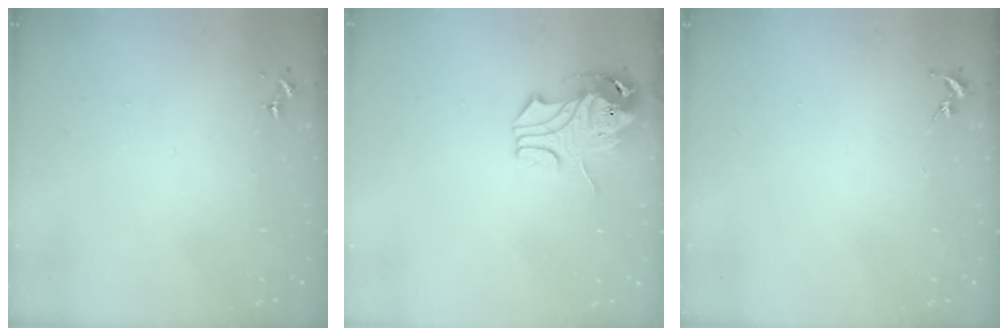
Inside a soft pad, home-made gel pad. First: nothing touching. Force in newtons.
{"total": 9.5, "press": 9.4, "slide": 1.2}
{"total": 0.0}